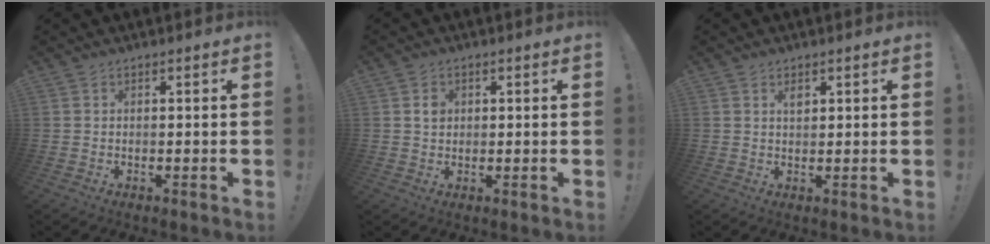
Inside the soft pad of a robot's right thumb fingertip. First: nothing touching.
{"total": 2.6, "force": [0.6, 2.2, 1.3], "torque": [-0.007, -0.003, 0.007]}
{"total": 1.7, "force": [1.1, 0.9, 1.0], "torque": [0.001, -0.009, 0.015]}